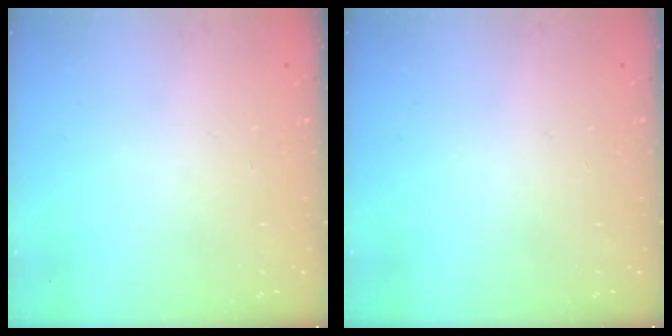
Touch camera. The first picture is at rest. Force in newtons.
{"total": 0.0}